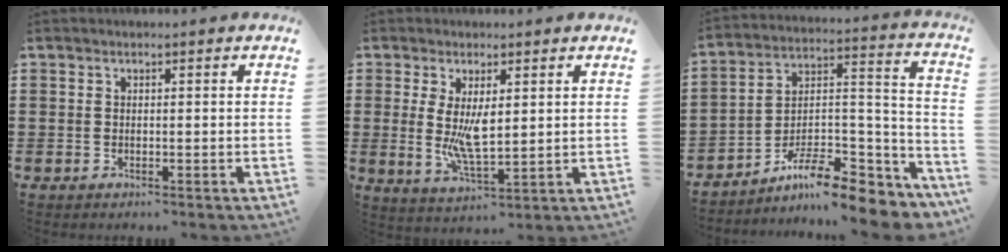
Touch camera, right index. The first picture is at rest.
{"total": 6.3, "force": [0.9, 2.3, 5.8], "torque": [-0.106, -0.010, 0.011]}
{"total": 9.7, "force": [-8.1, 2.5, 4.7], "torque": [-0.073, 0.016, -0.156]}